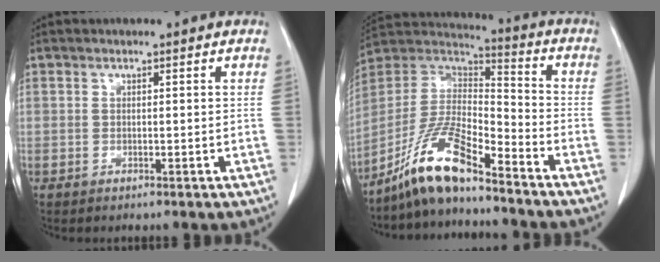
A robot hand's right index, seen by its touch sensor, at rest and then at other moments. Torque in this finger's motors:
{"motor_torque": [0.71, -0.80, 0.33, 0.19]}